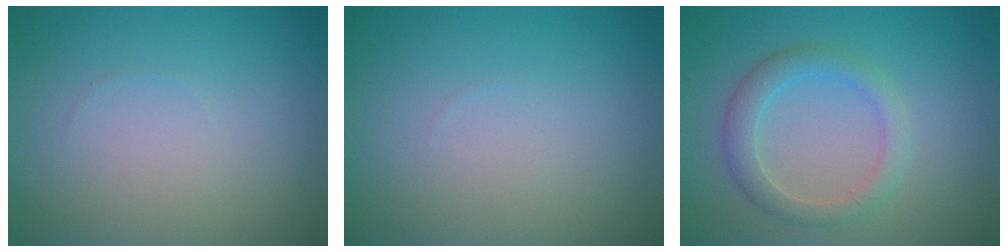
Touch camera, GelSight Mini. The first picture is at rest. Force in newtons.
{"total": 0.0}
{"total": 2.9, "press": 2.9, "slide": 0.1}